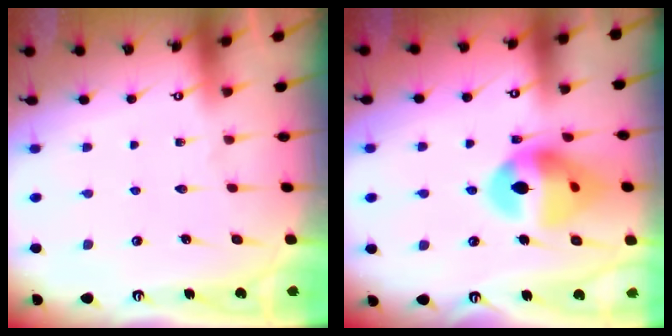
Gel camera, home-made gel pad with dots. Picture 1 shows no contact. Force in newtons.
{"total": 14.3, "press": 13.4, "slide": 5.1}